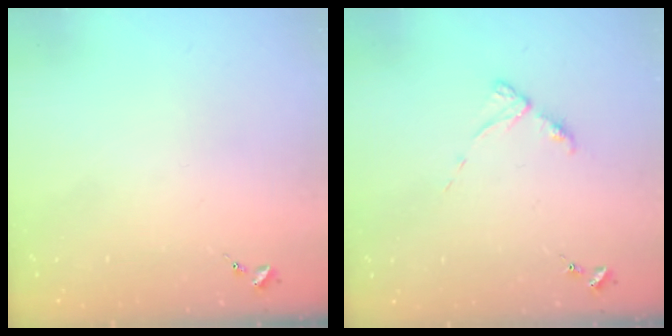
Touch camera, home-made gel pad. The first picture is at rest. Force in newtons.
{"total": 4.5, "press": 4.5, "slide": 0.5}